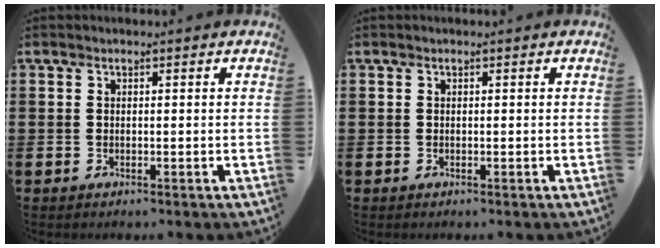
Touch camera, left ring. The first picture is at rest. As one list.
[{"total": 0.0}]